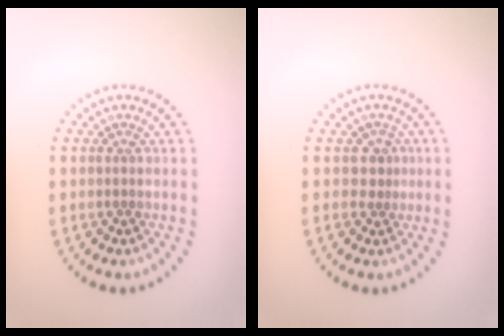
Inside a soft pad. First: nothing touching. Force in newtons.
{"total": 1.7, "press": 1.2, "slide": 1.2}